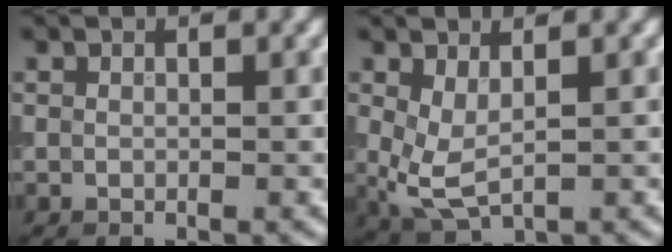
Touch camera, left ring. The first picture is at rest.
{"total": 3.3, "force": [0.6, 1.6, 2.8], "torque": [-0.070, -0.008, 0.015]}